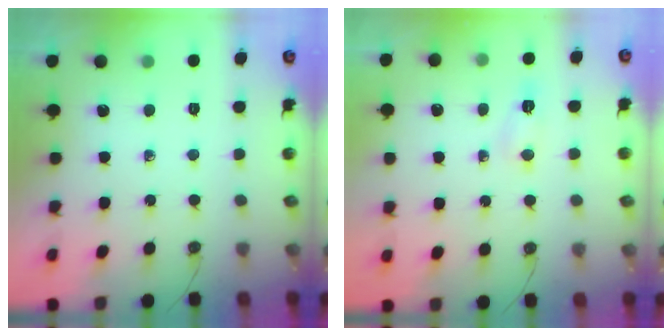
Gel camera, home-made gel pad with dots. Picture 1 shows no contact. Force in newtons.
{"total": 5.3, "press": 5.3, "slide": 0.6}